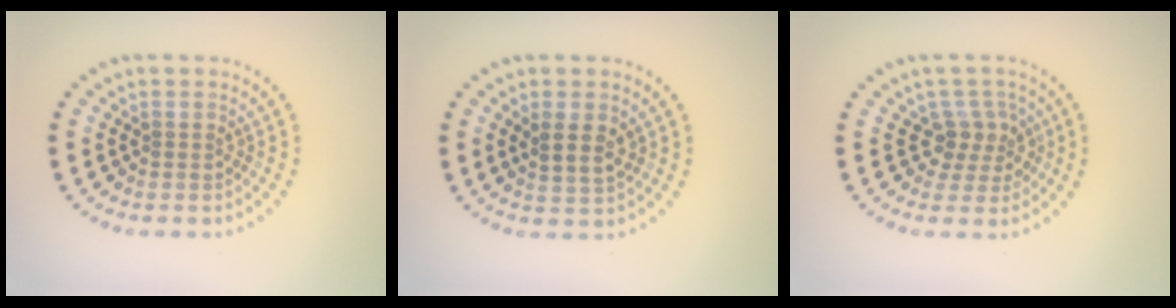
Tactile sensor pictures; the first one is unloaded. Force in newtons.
{"total": 2.3, "press": 2.1, "slide": 0.8}
{"total": 2.7, "press": 2.1, "slide": 1.8}